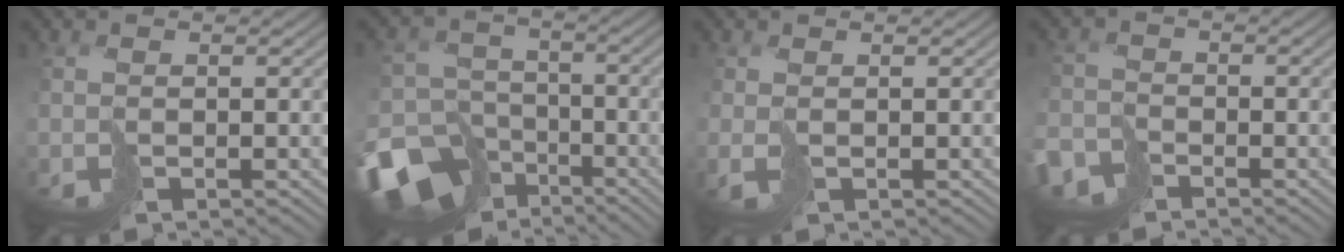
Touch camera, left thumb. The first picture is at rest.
{"total": 14.8, "force": [-9.3, 10.3, 5.0], "torque": [-0.145, -0.059, -0.138]}
{"total": 1.0, "force": [-0.1, 0.4, 0.9], "torque": [-0.027, -0.002, -0.002]}
{"total": 3.9, "force": [-3.3, 2.1, 0.5], "torque": [-0.009, -0.007, -0.074]}